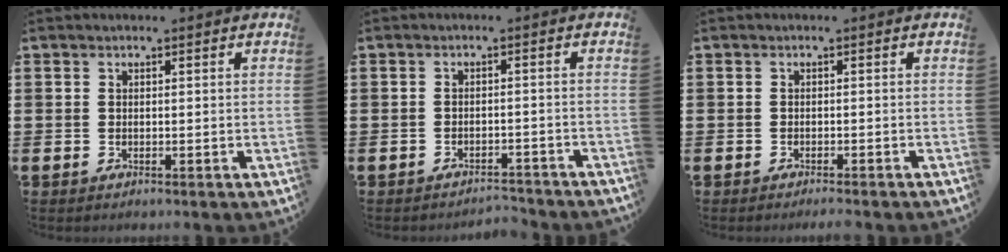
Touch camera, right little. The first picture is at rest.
{"total": 1.9, "force": [-1.9, 0.0, 0.0], "torque": [-0.004, 0.004, -0.042]}
{"total": 0.7, "force": [-0.7, -0.1, 0.2], "torque": [-0.003, -0.002, -0.014]}